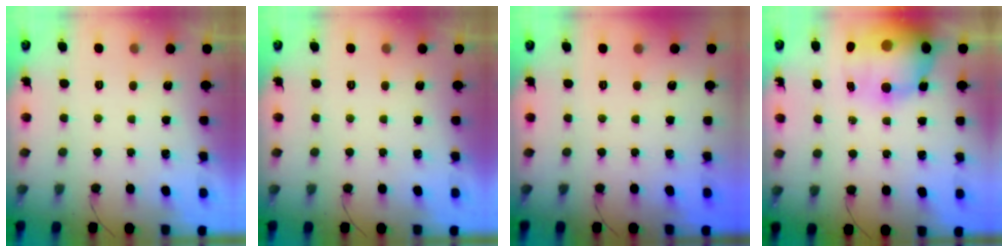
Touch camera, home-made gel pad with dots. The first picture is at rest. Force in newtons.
{"total": 0.0}
{"total": 0.0}
{"total": 18.4, "press": 17.9, "slide": 4.2}